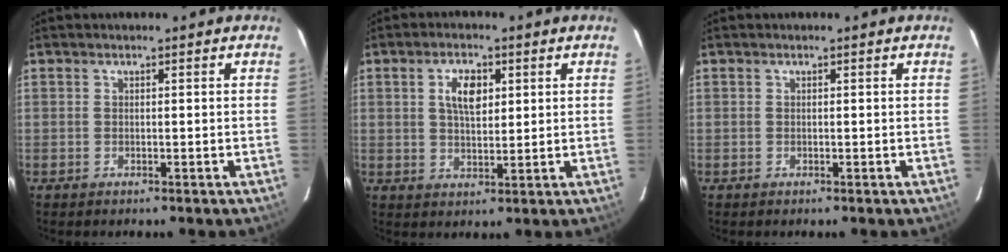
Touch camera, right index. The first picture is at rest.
{"total": 5.6, "force": [1.8, 2.9, 4.5], "torque": [-0.078, 0.009, 0.034]}
{"total": 0.0}